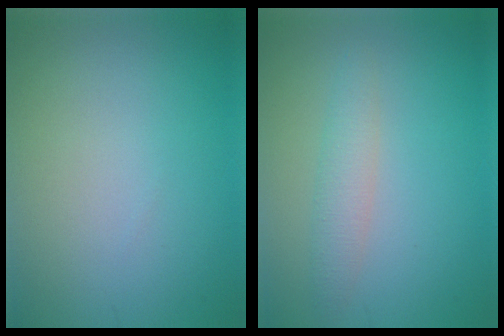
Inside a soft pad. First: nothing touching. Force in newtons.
{"total": 2.4, "press": 2.4, "slide": 0.0}